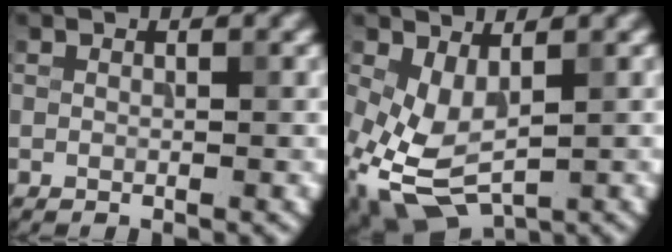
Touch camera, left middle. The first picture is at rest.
{"total": 5.1, "force": [-1.3, 2.7, 4.2], "torque": [-0.108, -0.004, -0.017]}